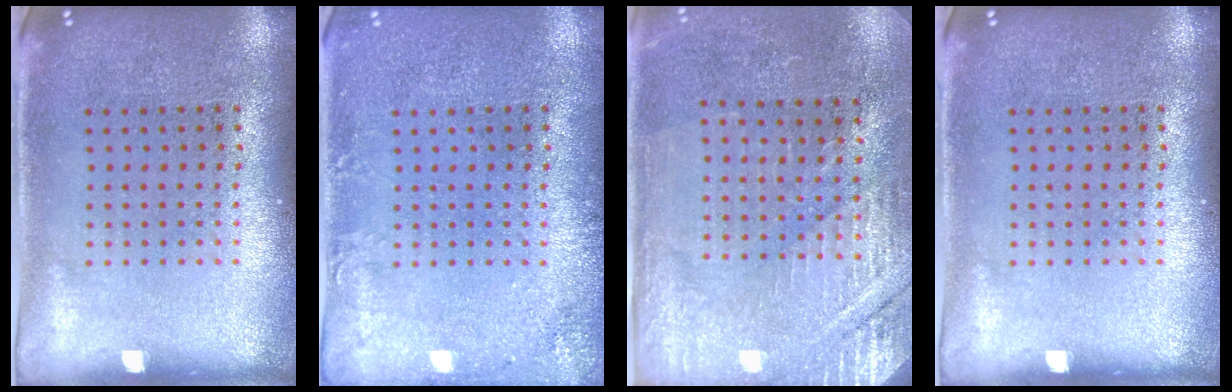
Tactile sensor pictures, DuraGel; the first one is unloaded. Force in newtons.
{"total": 1.6, "press": 1.6, "slide": 0.1}
{"total": 2.9, "press": 2.8, "slide": 0.5}
{"total": 0.0}